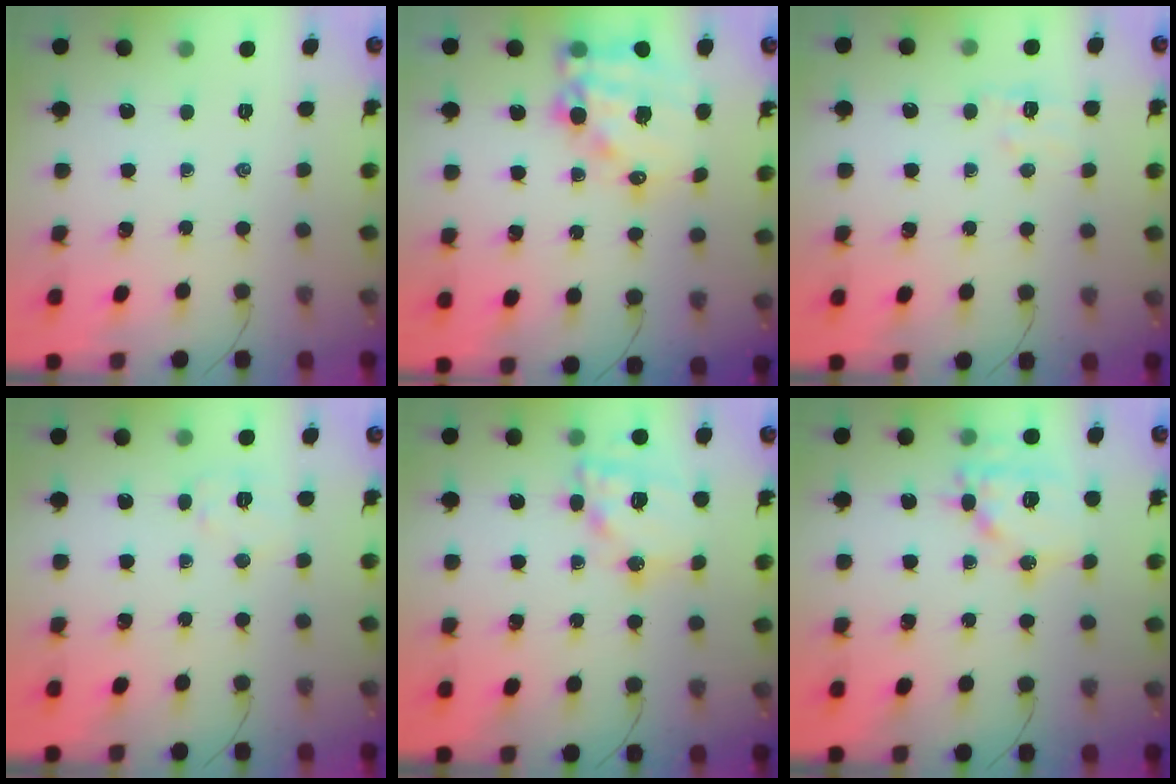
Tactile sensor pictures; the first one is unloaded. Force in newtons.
{"total": 15.5, "press": 15.1, "slide": 3.7}
{"total": 5.2, "press": 5.0, "slide": 1.2}
{"total": 4.8, "press": 4.8, "slide": 0.6}
{"total": 16.3, "press": 16.0, "slide": 3.3}
{"total": 14.0, "press": 13.9, "slide": 1.9}